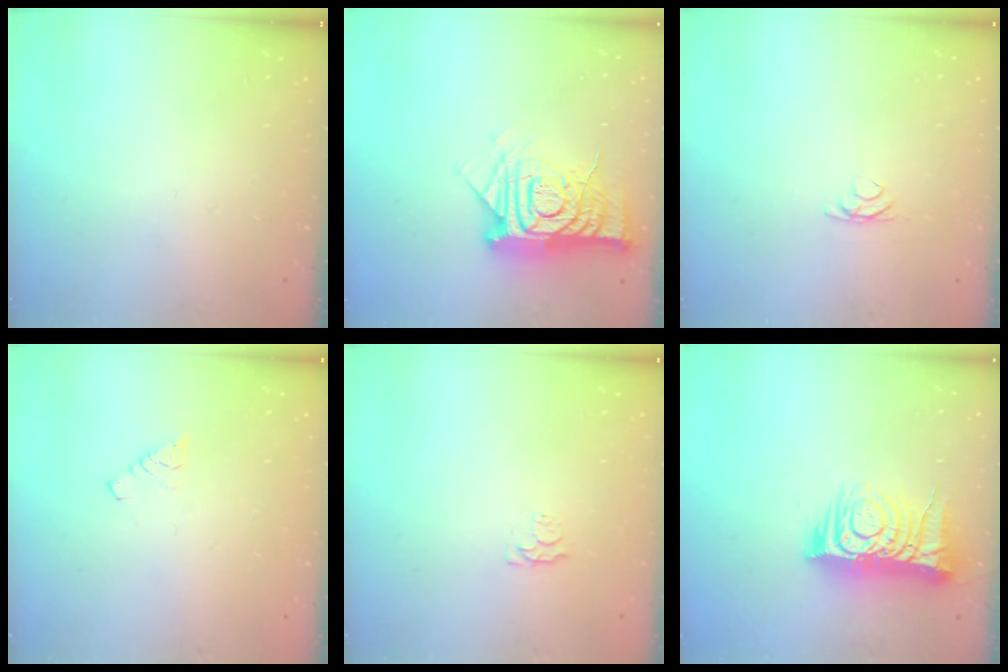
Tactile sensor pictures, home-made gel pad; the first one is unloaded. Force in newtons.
{"total": 15.4, "press": 15.3, "slide": 1.6}
{"total": 2.8, "press": 2.8, "slide": 0.5}
{"total": 4.8, "press": 4.8, "slide": 0.3}
{"total": 2.7, "press": 2.7, "slide": 0.5}
{"total": 13.7, "press": 13.6, "slide": 1.8}